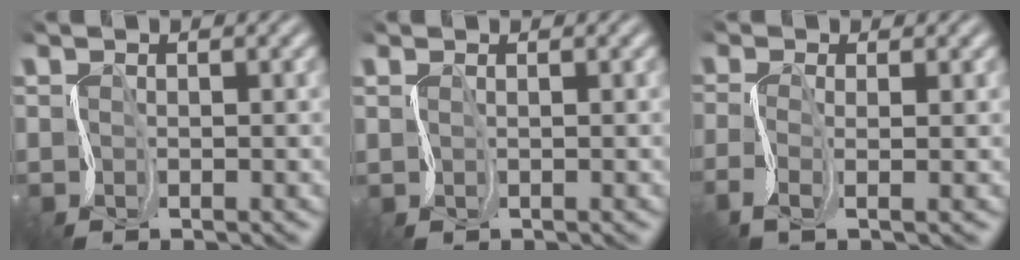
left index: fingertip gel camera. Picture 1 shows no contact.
{"total": 0.9, "force": [0.8, 0.3, 0.0], "torque": [0.000, 0.003, 0.013]}
{"total": 2.6, "force": [-1.3, 0.8, 2.1], "torque": [-0.060, -0.008, -0.033]}